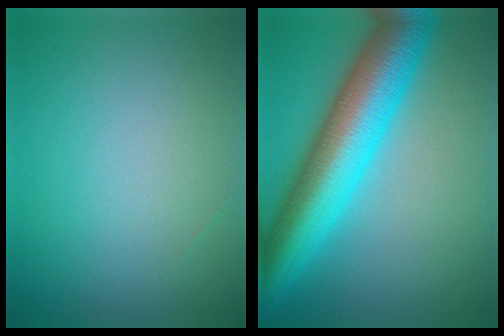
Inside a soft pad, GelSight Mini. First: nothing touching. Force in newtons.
{"total": 11.5, "press": 11.5, "slide": 0.3}